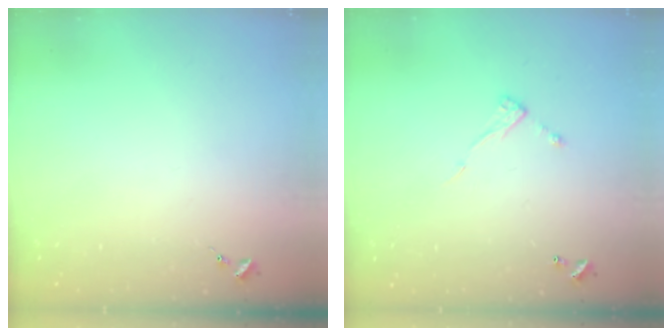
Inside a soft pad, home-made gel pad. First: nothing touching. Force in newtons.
{"total": 6.4, "press": 6.4, "slide": 0.2}